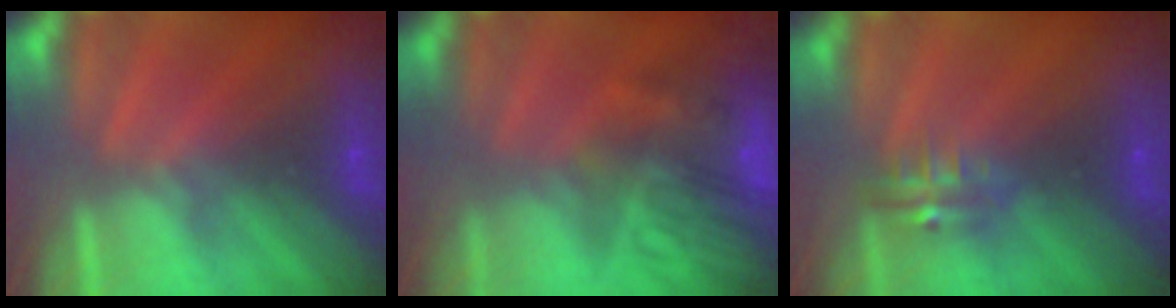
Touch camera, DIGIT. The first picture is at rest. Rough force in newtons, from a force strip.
{"total": 7.0}
{"total": 3.4}